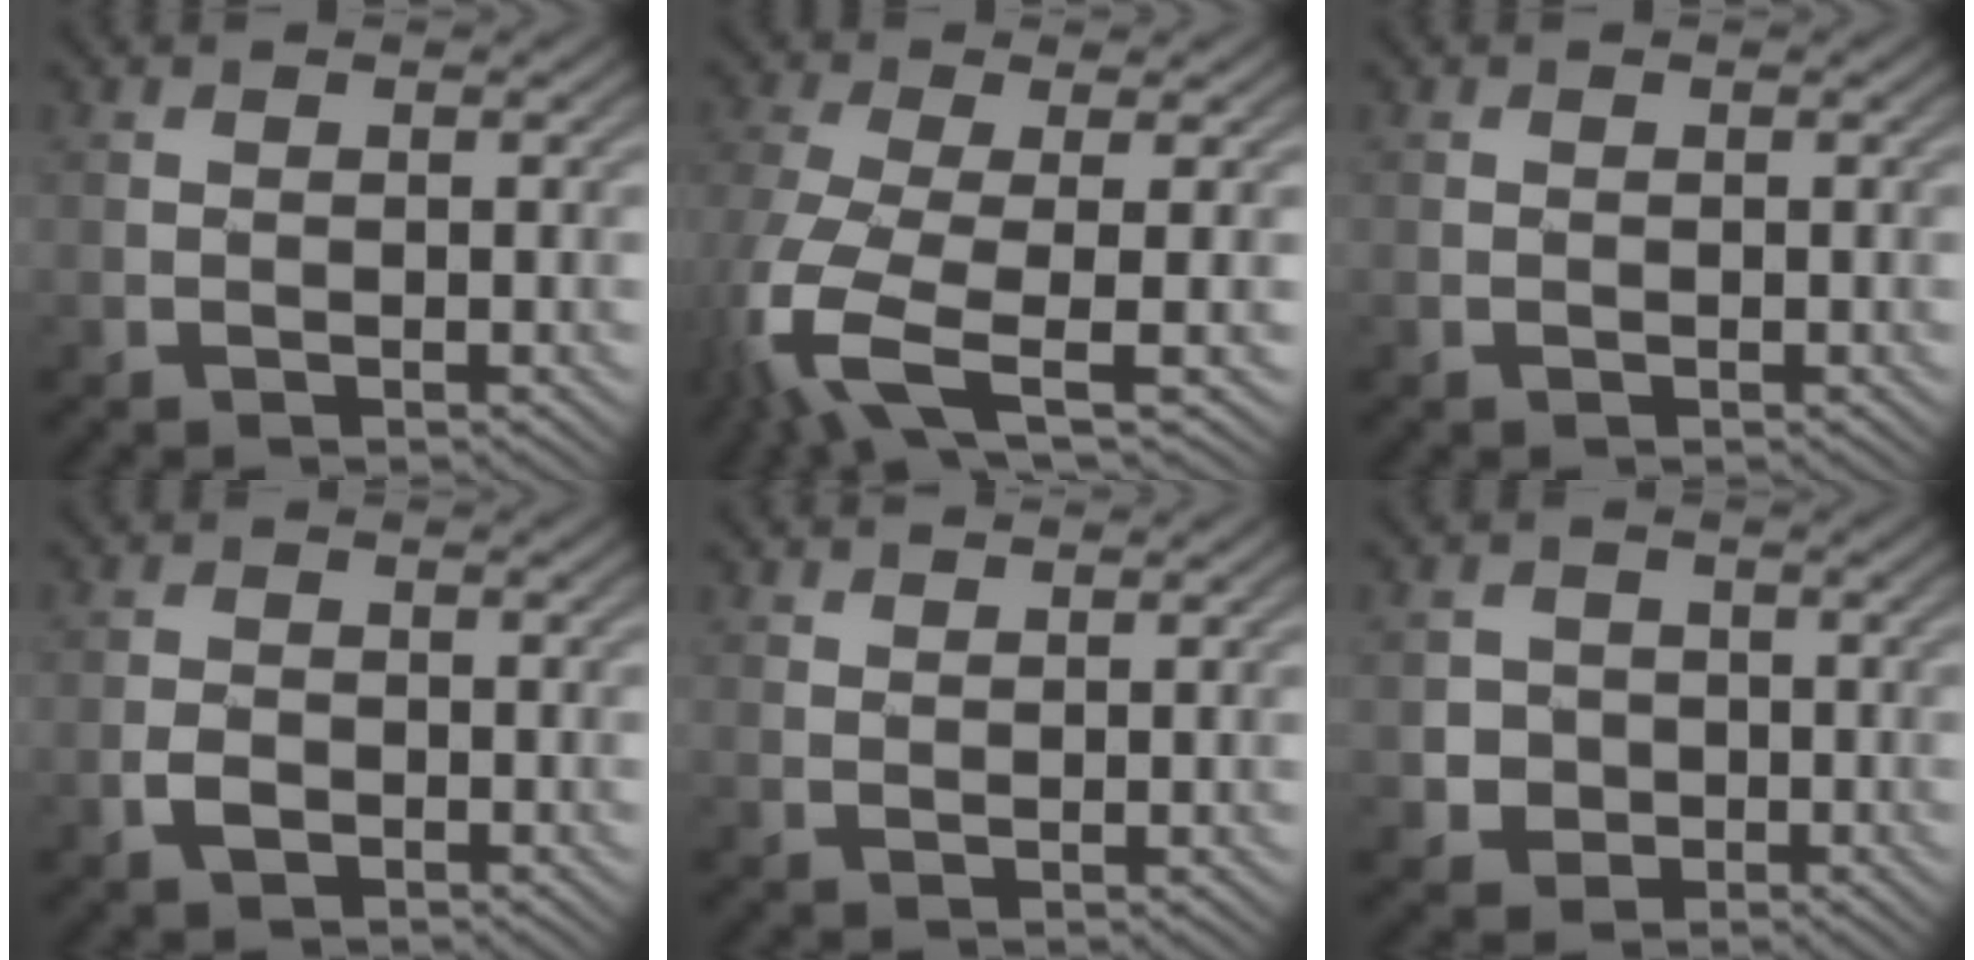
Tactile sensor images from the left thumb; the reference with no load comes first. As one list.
[{"total": 9.4, "force": [-3.6, 3.0, 8.1], "torque": [-0.186, -0.016, -0.079]}, {"total": 0.0}, {"total": 2.1, "force": [-1.0, 1.3, 1.3], "torque": [-0.025, 0.000, -0.021]}, {"total": 1.4, "force": [1.4, 0.2, 0.4], "torque": [-0.014, 0.000, 0.030]}, {"total": 3.8, "force": [-0.5, 3.7, 0.8], "torque": [-0.015, -0.002, -0.025]}]